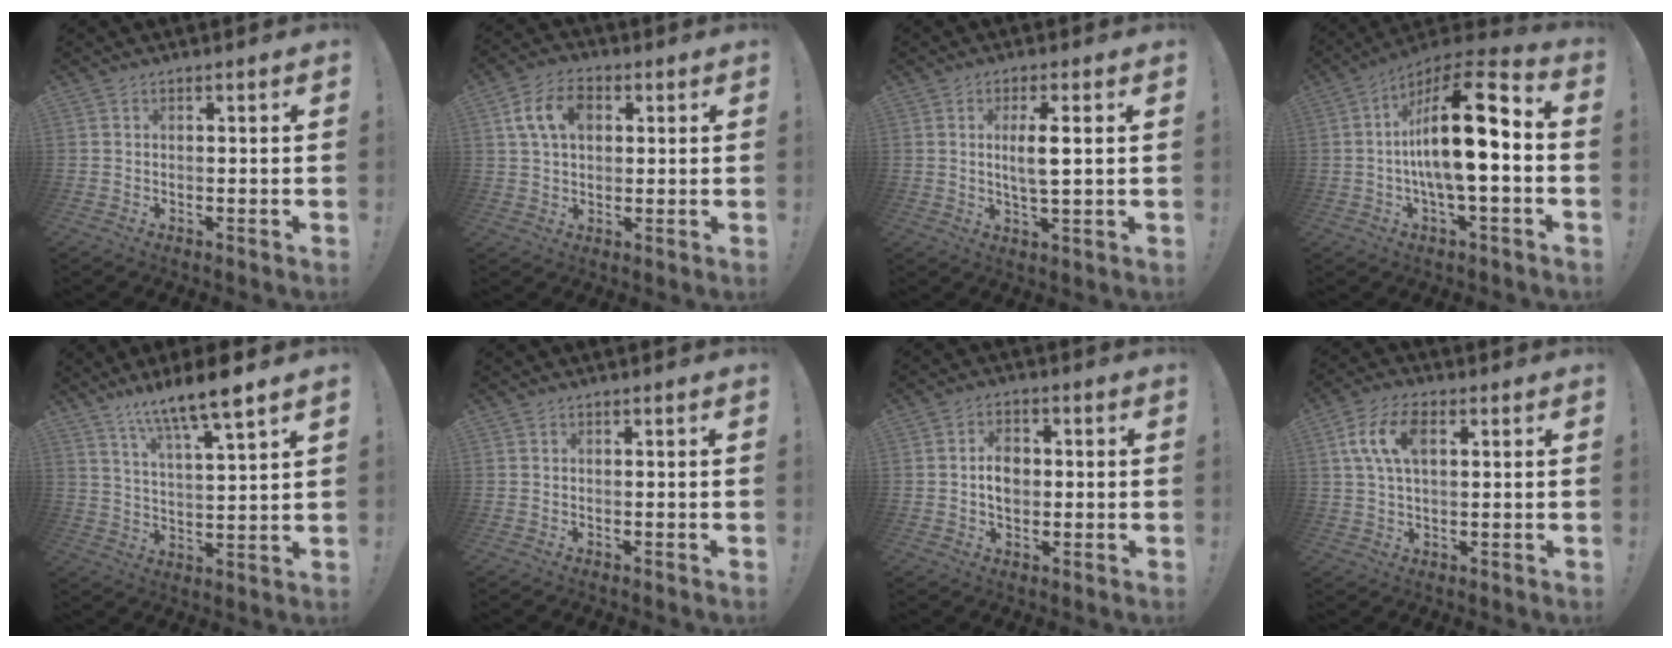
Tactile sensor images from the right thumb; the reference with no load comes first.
{"total": 10.4, "force": [3.1, 7.1, 7.0], "torque": [-0.119, 0.012, 0.058]}
{"total": 6.0, "force": [1.1, 1.5, 5.8], "torque": [-0.103, -0.010, 0.013]}
{"total": 19.2, "force": [-0.5, 5.9, 18.3], "torque": [-0.298, 0.002, -0.015]}
{"total": 11.0, "force": [8.5, 0.5, 7.0], "torque": [-0.129, -0.052, 0.141]}
{"total": 0.0}
{"total": 6.2, "force": [0.2, 4.7, 4.0], "torque": [-0.057, 0.003, -0.001]}
{"total": 10.4, "force": [3.0, 5.9, 8.0], "torque": [-0.149, 0.007, 0.055]}